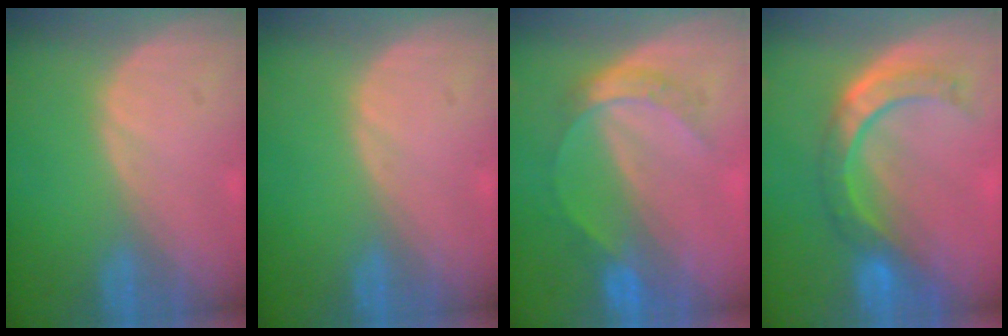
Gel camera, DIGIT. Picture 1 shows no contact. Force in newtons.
{"total": 0.0}
{"total": 4.8, "press": 4.7, "slide": 0.5}
{"total": 7.8, "press": 7.2, "slide": 3.0}